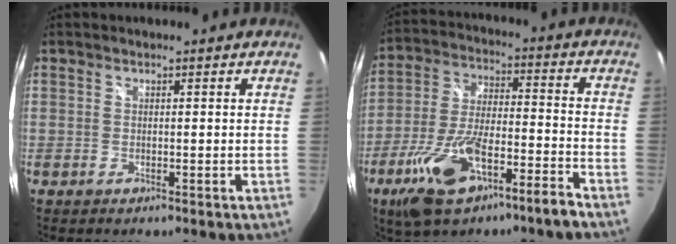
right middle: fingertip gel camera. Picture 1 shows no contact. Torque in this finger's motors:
{"motor_torque": [1.44, -0.70, 0.62, 0.21]}